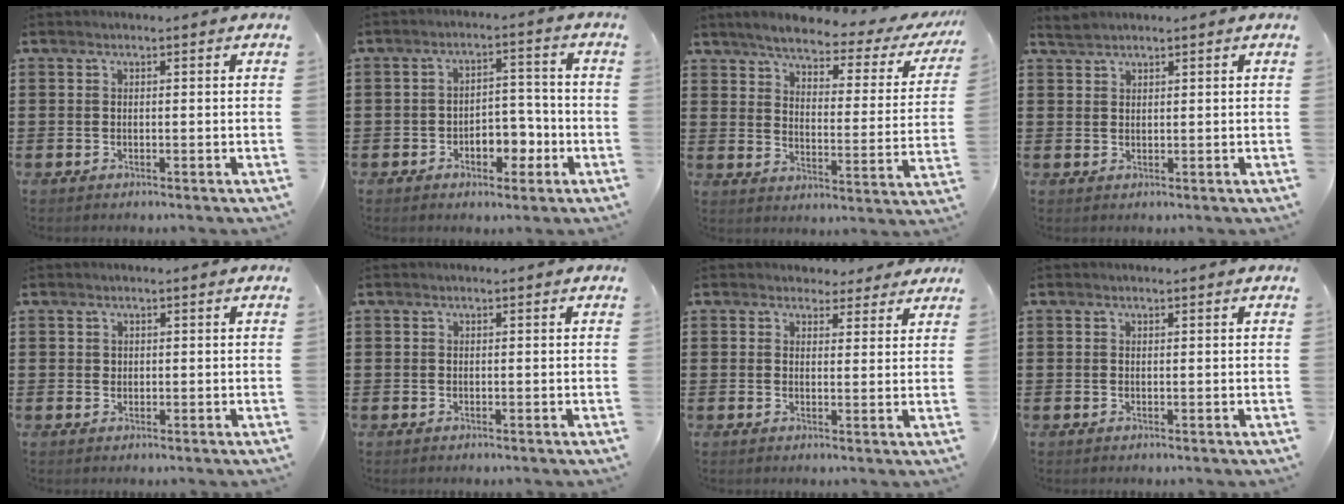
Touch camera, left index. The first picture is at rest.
{"total": 5.2, "force": [-2.4, 3.4, 3.2], "torque": [-0.050, 0.010, -0.047]}
{"total": 4.9, "force": [3.9, 1.0, 2.7], "torque": [-0.066, -0.022, 0.059]}
{"total": 1.7, "force": [1.5, 0.8, 0.1], "torque": [-0.007, 0.004, 0.032]}
{"total": 0.8, "force": [0.4, 0.7, 0.2], "torque": [-0.006, 0.004, 0.009]}
{"total": 0.0}
{"total": 2.8, "force": [2.4, 1.3, 0.2], "torque": [-0.013, 0.003, 0.046]}
{"total": 0.0}